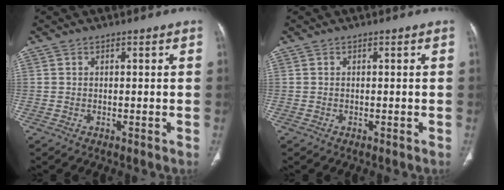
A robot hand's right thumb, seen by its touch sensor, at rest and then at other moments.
{"total": 0.0}